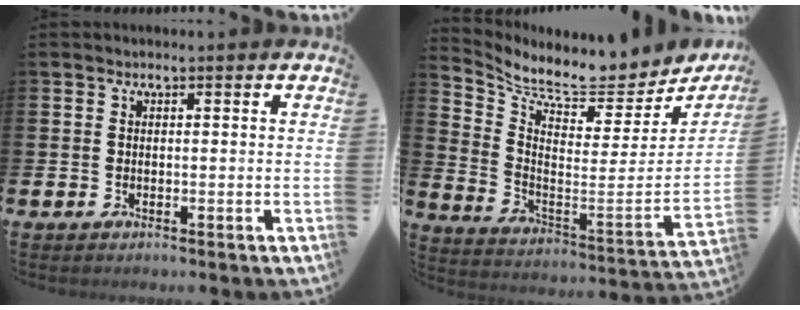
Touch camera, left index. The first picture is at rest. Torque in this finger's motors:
{"motor_torque": [1.63, -0.50, 0.03, 0.03]}